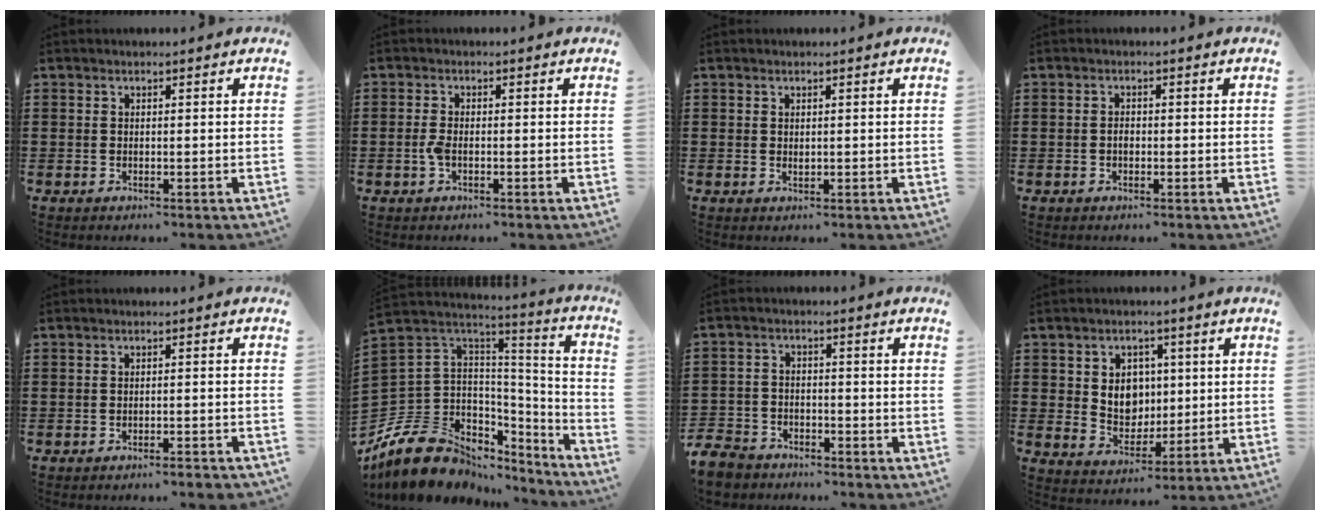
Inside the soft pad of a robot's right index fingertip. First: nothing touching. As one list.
[{"total": 2.0, "force": [-0.7, 0.8, 1.7], "torque": [-0.047, -0.005, -0.017]}, {"total": 0.7, "force": [0.3, 0.5, 0.4], "torque": [-0.009, 0.002, 0.006]}, {"total": 1.2, "force": [-0.3, 0.7, 0.9], "torque": [-0.019, 0.002, -0.005]}, {"total": 1.7, "force": [-1.5, -0.1, 0.6], "torque": [-0.013, -0.002, -0.029]}, {"total": 12.0, "force": [-6.9, 8.6, 4.5], "torque": [-0.123, 0.008, -0.124]}, {"total": 4.6, "force": [-4.3, 1.4, 0.4], "torque": [-0.028, 0.002, -0.095]}, {"total": 5.8, "force": [1.4, 5.1, 2.4], "torque": [-0.044, 0.007, 0.020]}]